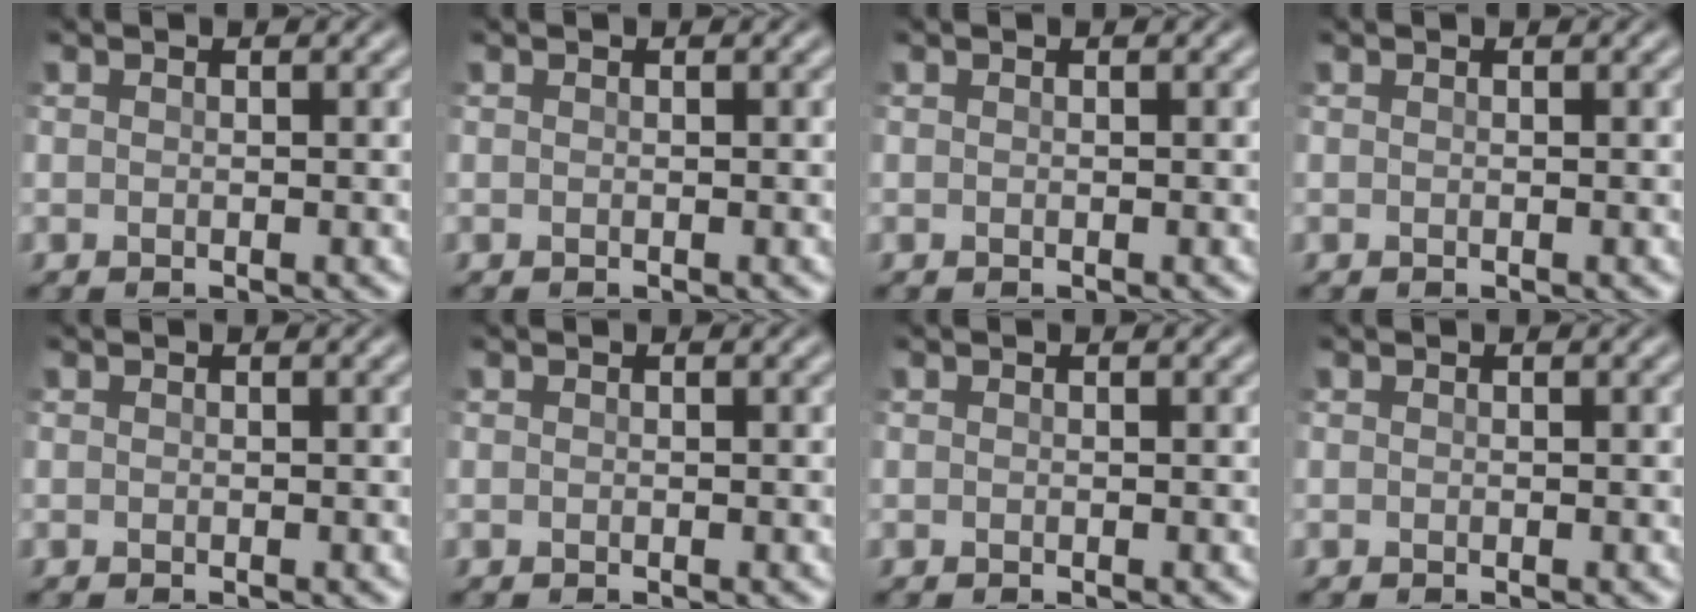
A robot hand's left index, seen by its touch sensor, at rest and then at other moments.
{"total": 0.0}
{"total": 0.0}
{"total": 0.0}
{"total": 0.0}
{"total": 0.0}
{"total": 0.0}
{"total": 0.0}